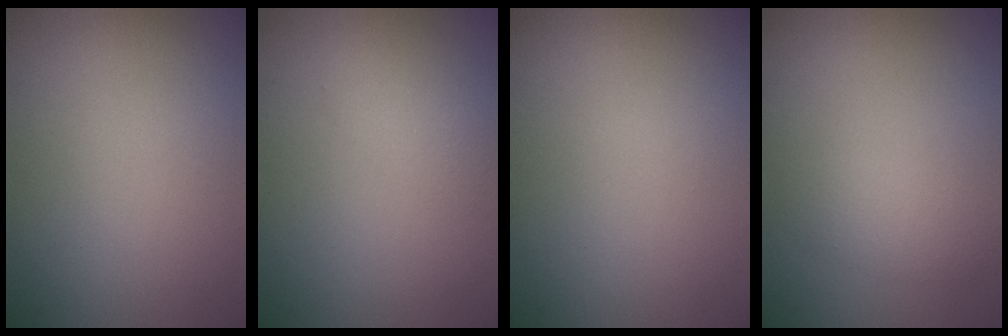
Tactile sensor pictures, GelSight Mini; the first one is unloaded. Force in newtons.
{"total": 1.7, "press": 1.7, "slide": 0.1}
{"total": 0.0}
{"total": 2.0, "press": 2.0, "slide": 0.1}